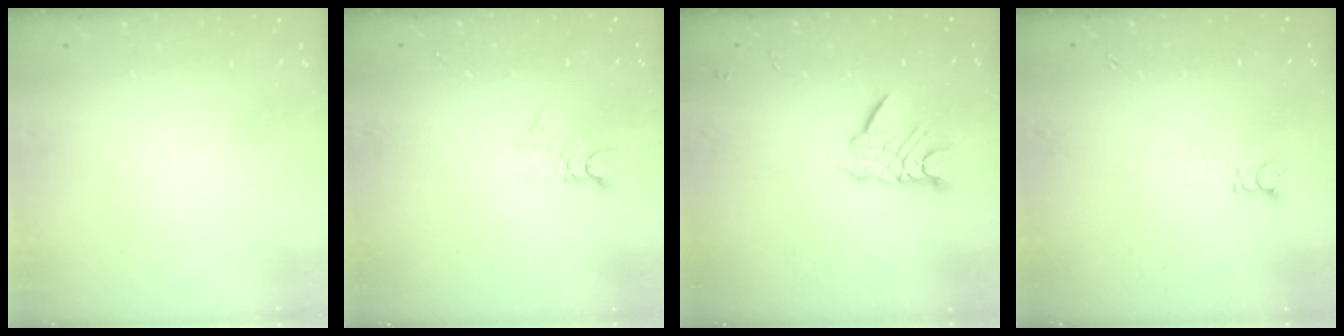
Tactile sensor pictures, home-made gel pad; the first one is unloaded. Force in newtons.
{"total": 2.9, "press": 2.9, "slide": 0.2}
{"total": 10.0, "press": 10.0, "slide": 0.8}
{"total": 1.8, "press": 1.7, "slide": 0.3}